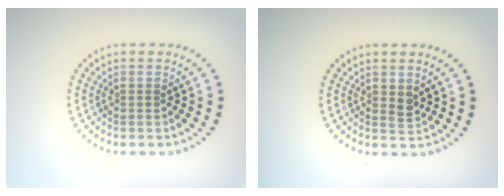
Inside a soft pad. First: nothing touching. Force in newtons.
{"total": 1.0, "press": 0.9, "slide": 0.3}